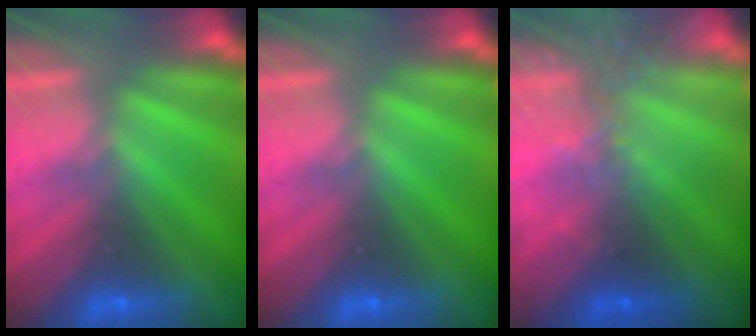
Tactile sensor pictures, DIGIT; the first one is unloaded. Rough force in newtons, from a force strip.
{"total": 0.0}
{"total": 2.4}